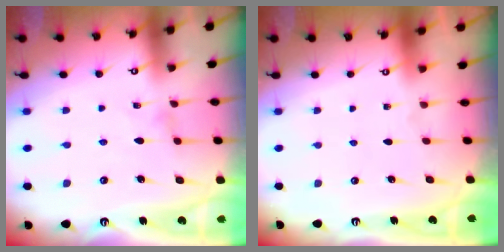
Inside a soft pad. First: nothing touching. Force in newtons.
{"total": 0.0}